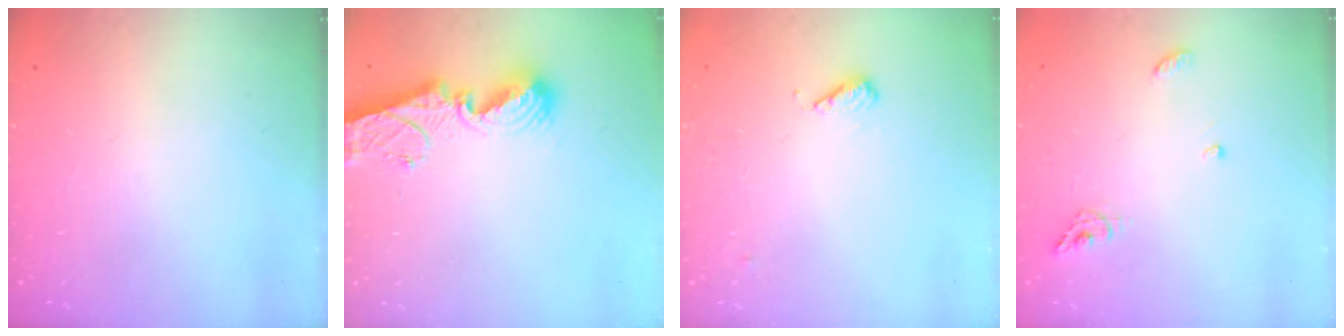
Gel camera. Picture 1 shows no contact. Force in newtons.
{"total": 9.2, "press": 9.2, "slide": 1.1}
{"total": 8.3, "press": 8.3, "slide": 0.9}
{"total": 6.8, "press": 6.8, "slide": 0.5}